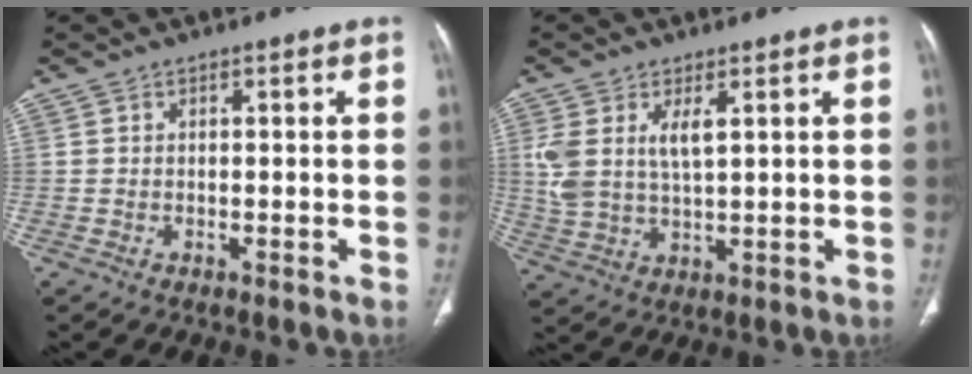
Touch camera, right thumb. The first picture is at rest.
{"total": 8.0, "force": [2.4, 3.8, 6.6], "torque": [-0.143, -0.005, 0.056]}